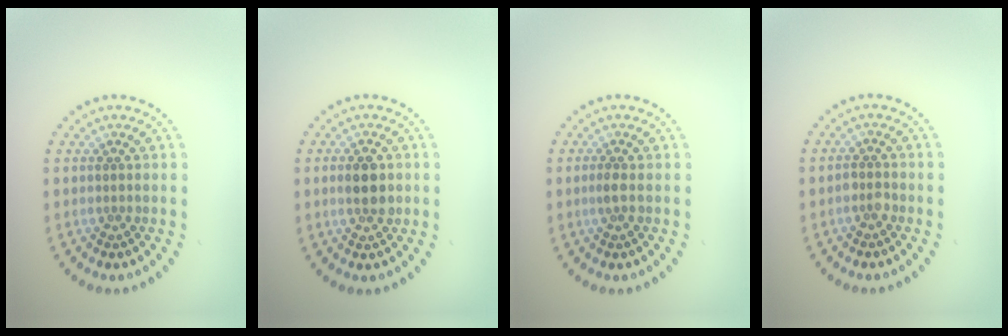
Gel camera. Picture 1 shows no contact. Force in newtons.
{"total": 2.9, "press": 2.9, "slide": 0.1}
{"total": 0.8, "press": 0.8, "slide": 0.2}
{"total": 1.1, "press": 1.0, "slide": 0.4}